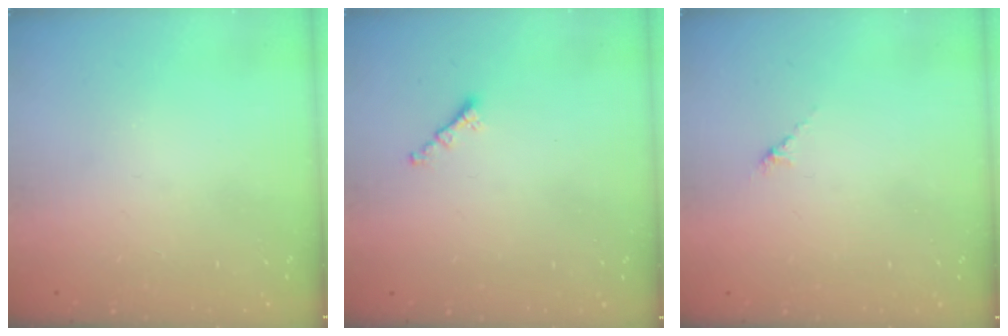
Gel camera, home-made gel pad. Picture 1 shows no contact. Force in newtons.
{"total": 1.2, "press": 1.1, "slide": 0.5}
{"total": 2.7, "press": 2.7, "slide": 0.7}